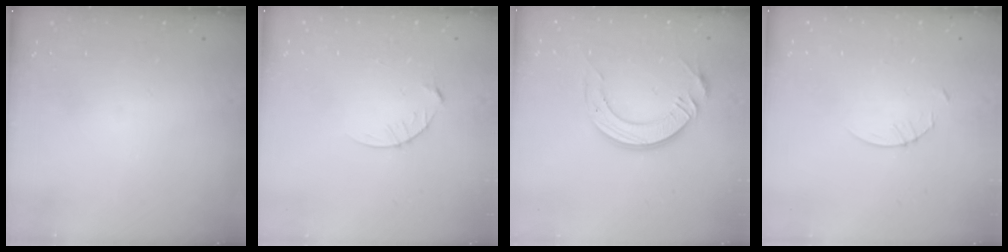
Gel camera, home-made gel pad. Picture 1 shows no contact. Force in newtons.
{"total": 4.1, "press": 4.1, "slide": 0.5}
{"total": 12.8, "press": 12.7, "slide": 1.2}
{"total": 2.9, "press": 2.9, "slide": 0.4}